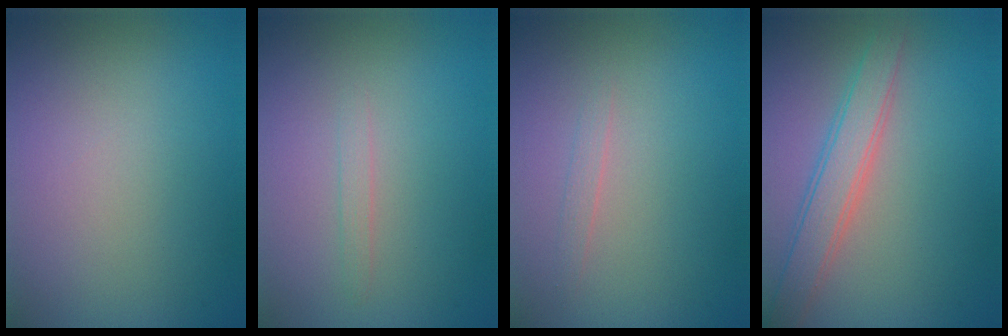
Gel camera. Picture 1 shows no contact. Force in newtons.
{"total": 0.8, "press": 0.8, "slide": 0.0}
{"total": 0.7, "press": 0.7, "slide": 0.1}
{"total": 3.5, "press": 3.5, "slide": 0.2}